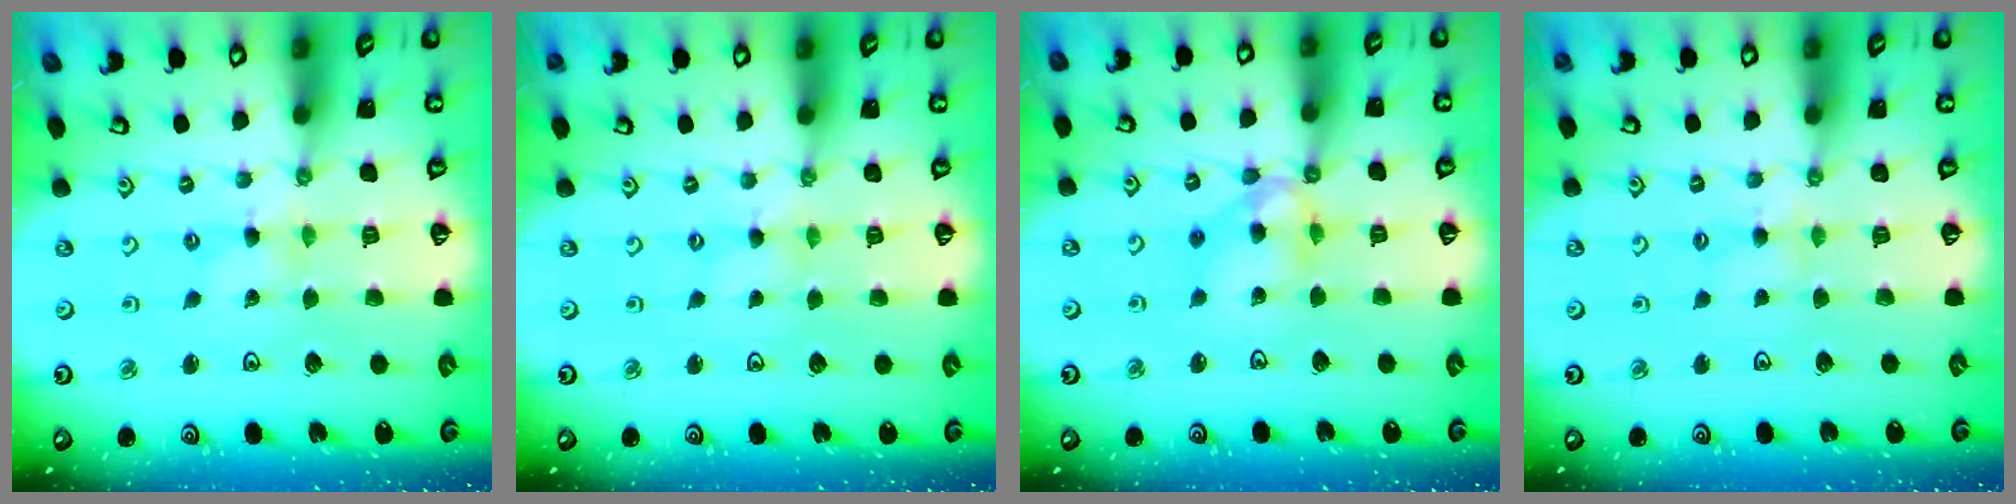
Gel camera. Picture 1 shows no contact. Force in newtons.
{"total": 0.0}
{"total": 11.0, "press": 10.9, "slide": 1.1}
{"total": 2.6, "press": 2.6, "slide": 0.5}